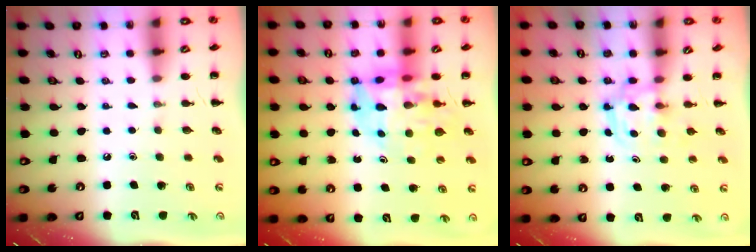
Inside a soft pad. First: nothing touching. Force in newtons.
{"total": 10.6, "press": 10.1, "slide": 3.3}
{"total": 3.8, "press": 3.8, "slide": 0.6}